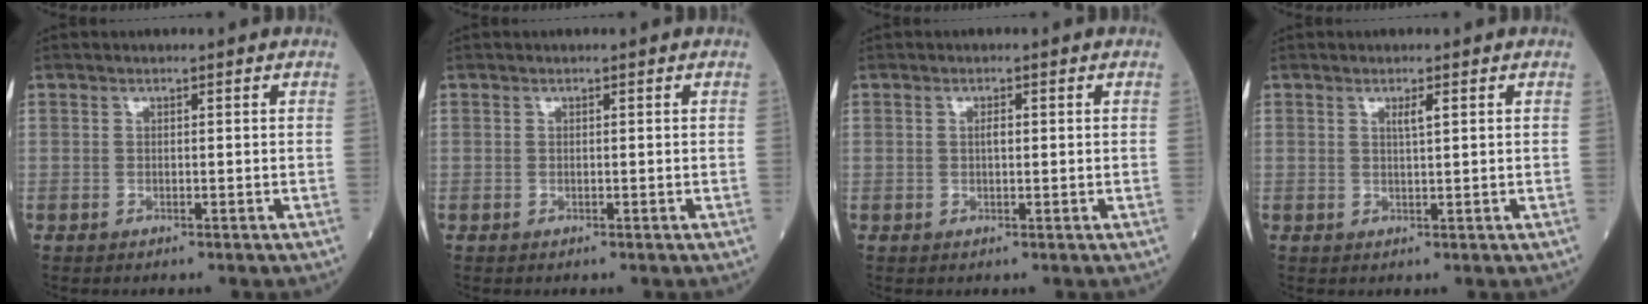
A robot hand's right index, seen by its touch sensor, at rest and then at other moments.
{"total": 0.0}
{"total": 1.1, "force": [0.1, 0.3, 1.0], "torque": [-0.018, 0.001, 0.000]}
{"total": 1.4, "force": [0.6, -0.1, 1.3], "torque": [-0.024, -0.003, 0.010]}